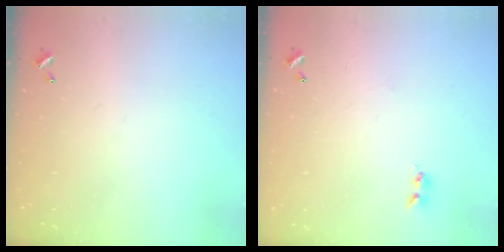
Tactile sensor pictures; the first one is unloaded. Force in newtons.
{"total": 2.2, "press": 2.1, "slide": 0.6}